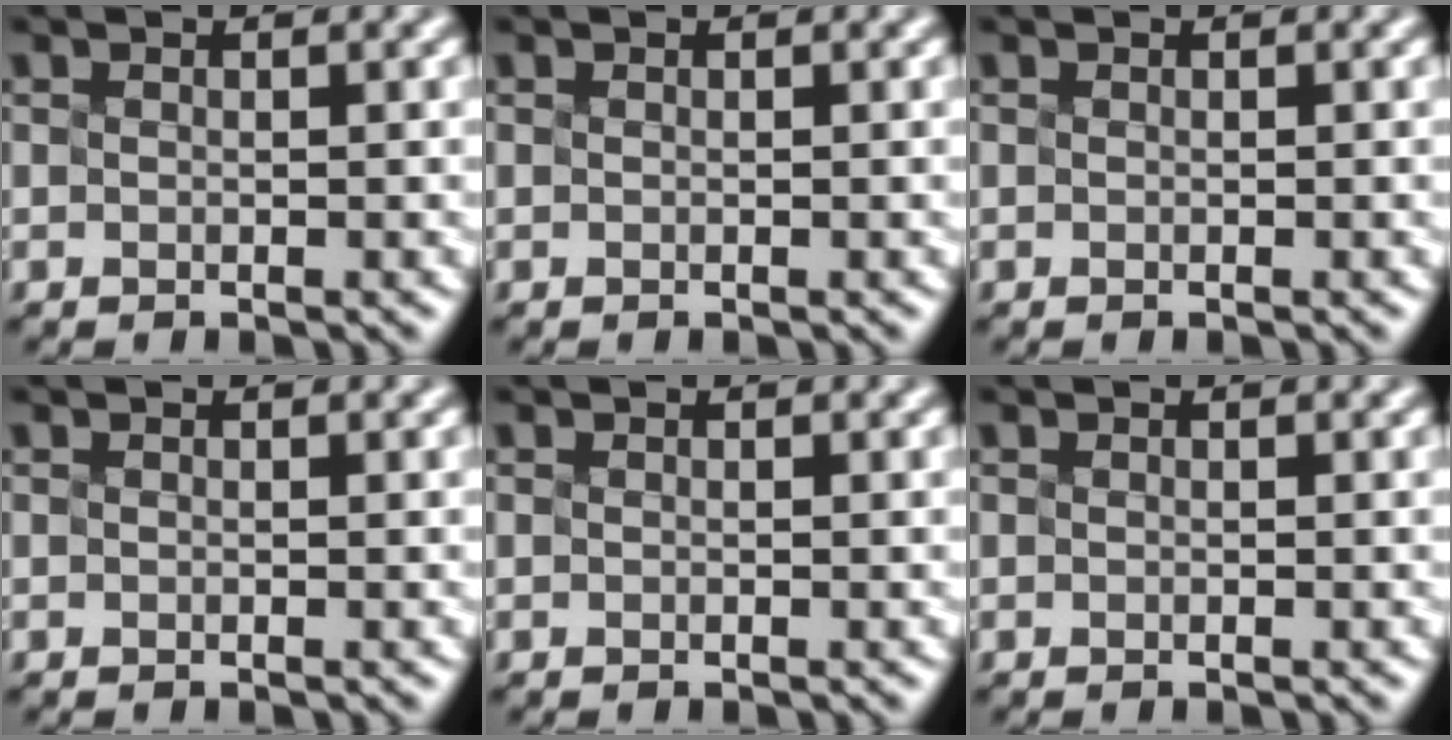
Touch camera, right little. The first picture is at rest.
{"total": 0.0}
{"total": 0.0}
{"total": 0.0}
{"total": 0.0}
{"total": 0.0}